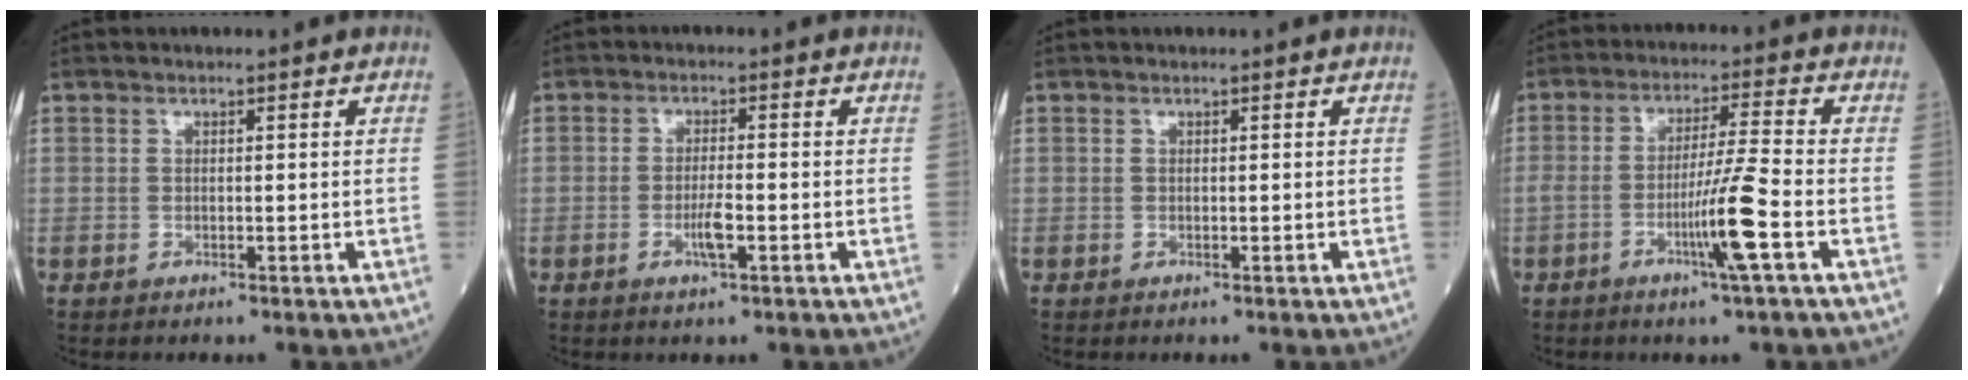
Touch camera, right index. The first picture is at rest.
{"total": 3.0, "force": [-1.0, 0.3, 2.9], "torque": [-0.058, -0.001, -0.015]}
{"total": 0.0}
{"total": 7.7, "force": [-2.9, -1.2, 7.1], "torque": [-0.134, -0.007, -0.053]}